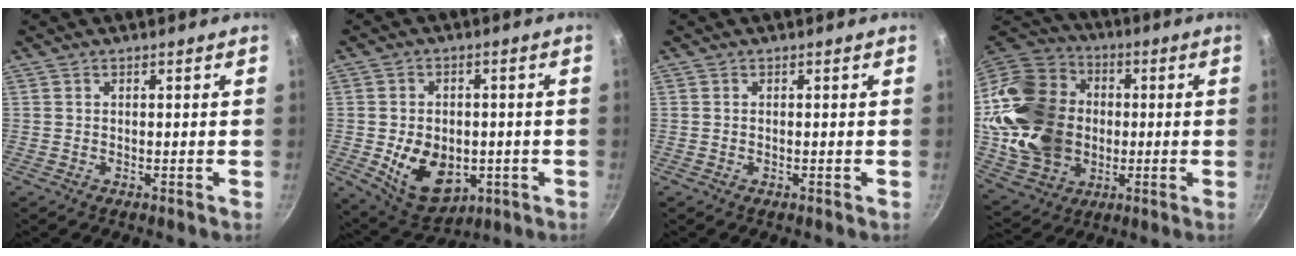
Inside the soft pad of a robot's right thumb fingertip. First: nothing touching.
{"total": 12.8, "force": [-2.5, 9.1, 8.7], "torque": [-0.114, -0.005, -0.019]}
{"total": 0.0}
{"total": 25.3, "force": [-0.3, 20.2, 15.3], "torque": [-0.273, 0.037, 0.009]}